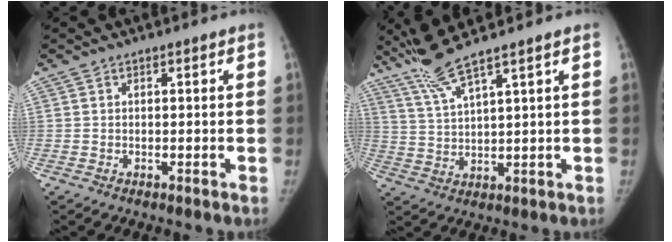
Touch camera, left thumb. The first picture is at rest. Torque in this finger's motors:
{"motor_torque": [0.97, 0.35, 0.78, -0.83, 0.08]}